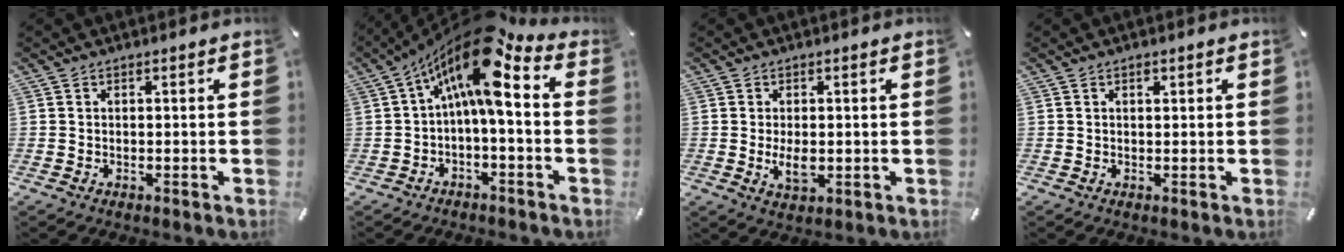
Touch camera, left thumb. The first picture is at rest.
{"total": 14.4, "force": [5.1, 5.0, 12.4], "torque": [-0.221, -0.032, 0.079]}
{"total": 4.1, "force": [-0.2, 2.3, 3.5], "torque": [-0.071, -0.006, -0.007]}
{"total": 0.9, "force": [0.5, 0.5, 0.6], "torque": [-0.013, 0.001, 0.008]}